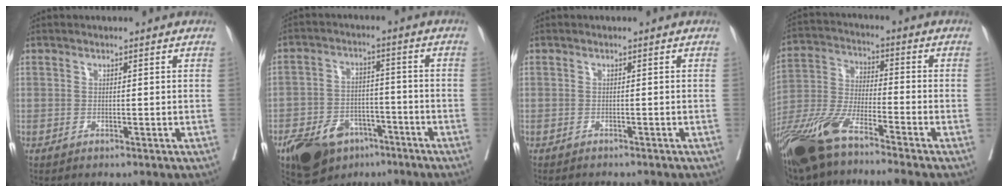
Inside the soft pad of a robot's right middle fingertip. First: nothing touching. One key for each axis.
{"total": 13.3, "fx": -8.3, "fy": 7.8, "fz": 6.9, "tx": -0.119, "ty": 0.004, "tz": -0.131}
{"total": 2.7, "fx": -2.4, "fy": 0.3, "fz": 1.2, "tx": -0.017, "ty": -0.003, "tz": -0.028}
{"total": 13.7, "fx": -10.1, "fy": 1.3, "fz": 9.2, "tx": -0.196, "ty": -0.027, "tz": -0.199}